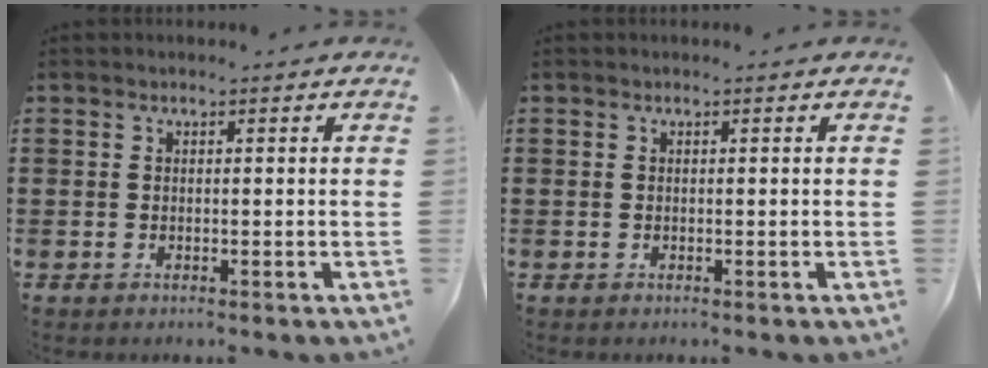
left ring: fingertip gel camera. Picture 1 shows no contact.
{"total": 0.0}